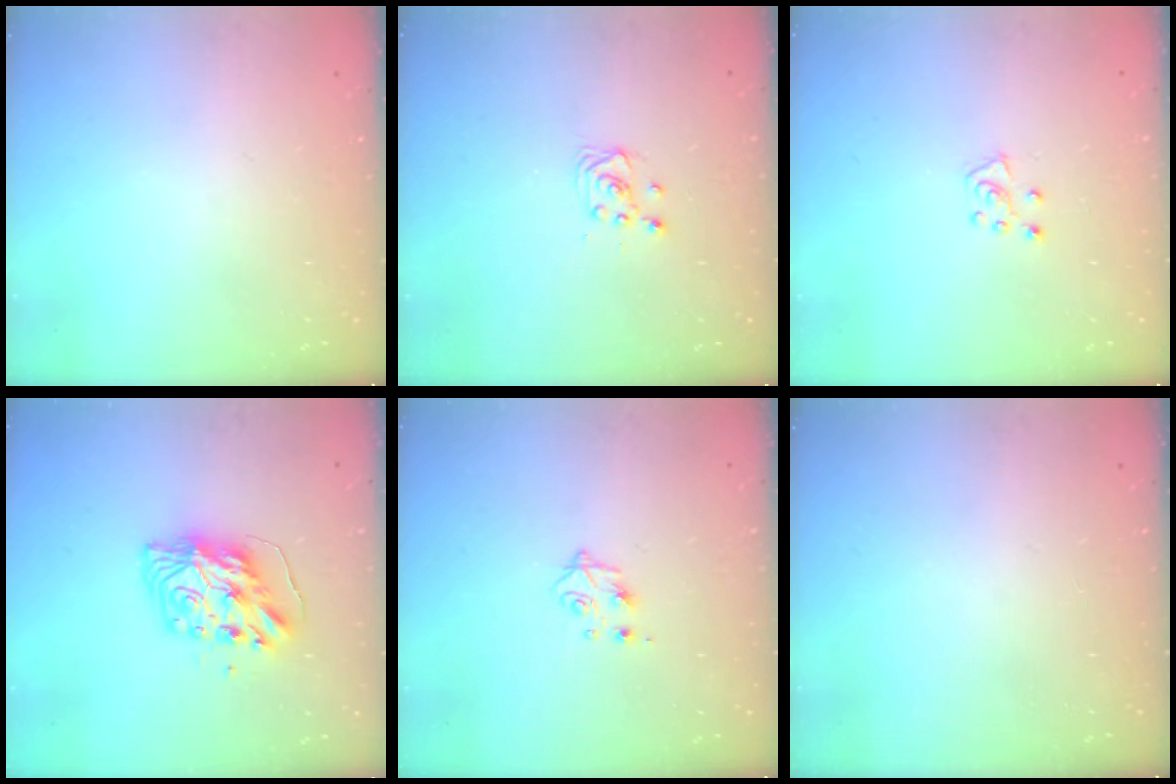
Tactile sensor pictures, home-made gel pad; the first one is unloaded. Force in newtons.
{"total": 2.9, "press": 2.9, "slide": 0.4}
{"total": 5.3, "press": 5.3, "slide": 0.4}
{"total": 9.9, "press": 9.9, "slide": 0.8}
{"total": 4.9, "press": 4.8, "slide": 0.7}
{"total": 0.0}